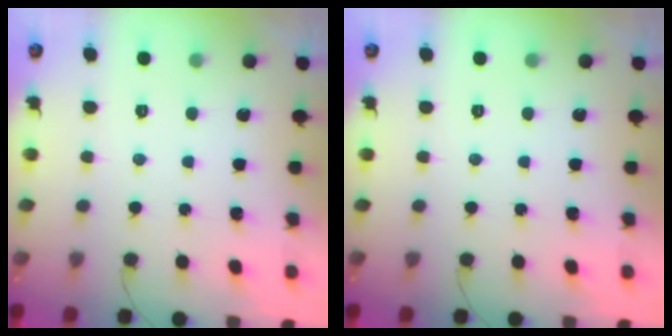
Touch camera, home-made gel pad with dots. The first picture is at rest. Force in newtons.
{"total": 0.0}